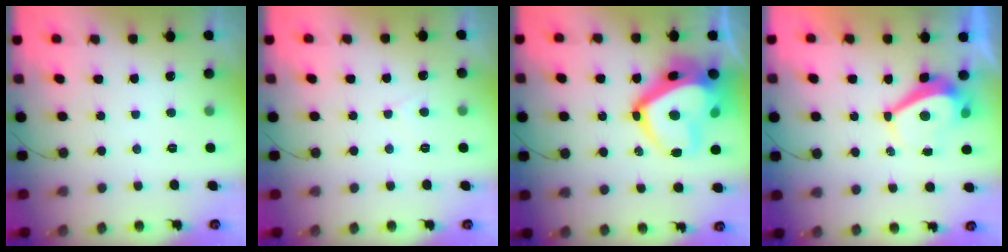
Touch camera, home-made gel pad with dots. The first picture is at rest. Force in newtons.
{"total": 2.3, "press": 2.3, "slide": 0.2}
{"total": 19.3, "press": 19.1, "slide": 2.2}
{"total": 4.0, "press": 4.0, "slide": 0.3}